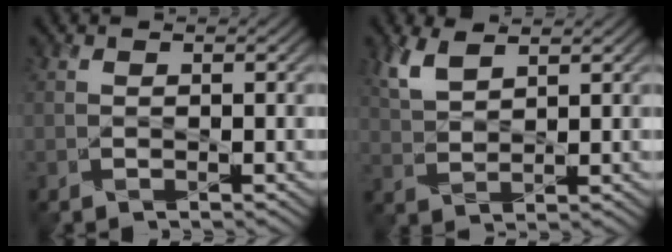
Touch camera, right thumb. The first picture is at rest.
{"total": 4.4, "force": [2.8, 1.5, 3.0], "torque": [-0.082, 0.004, 0.062]}